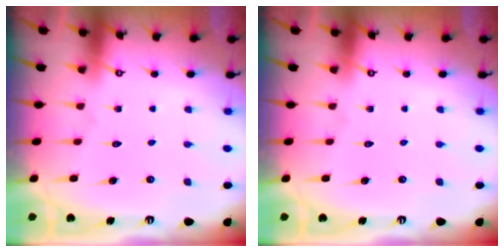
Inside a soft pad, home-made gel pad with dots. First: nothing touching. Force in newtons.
{"total": 0.0}